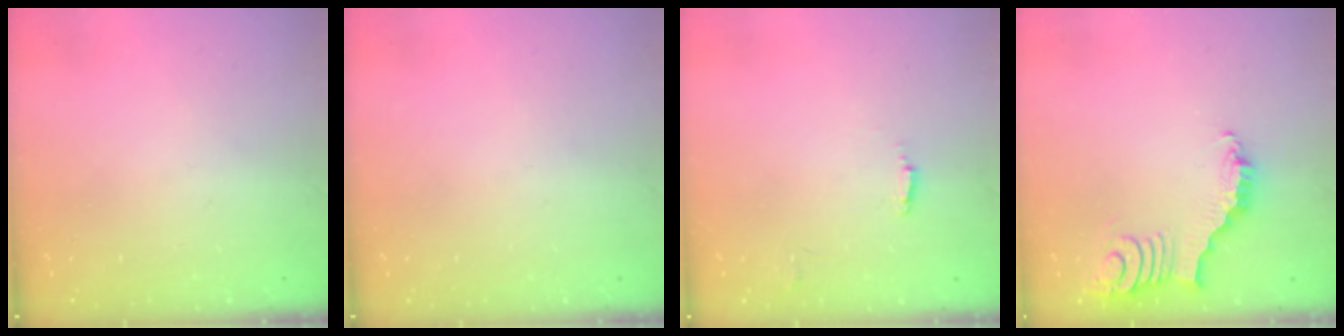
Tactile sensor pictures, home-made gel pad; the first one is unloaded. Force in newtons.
{"total": 0.0}
{"total": 5.0, "press": 5.0, "slide": 0.5}
{"total": 3.1, "press": 3.1, "slide": 0.5}